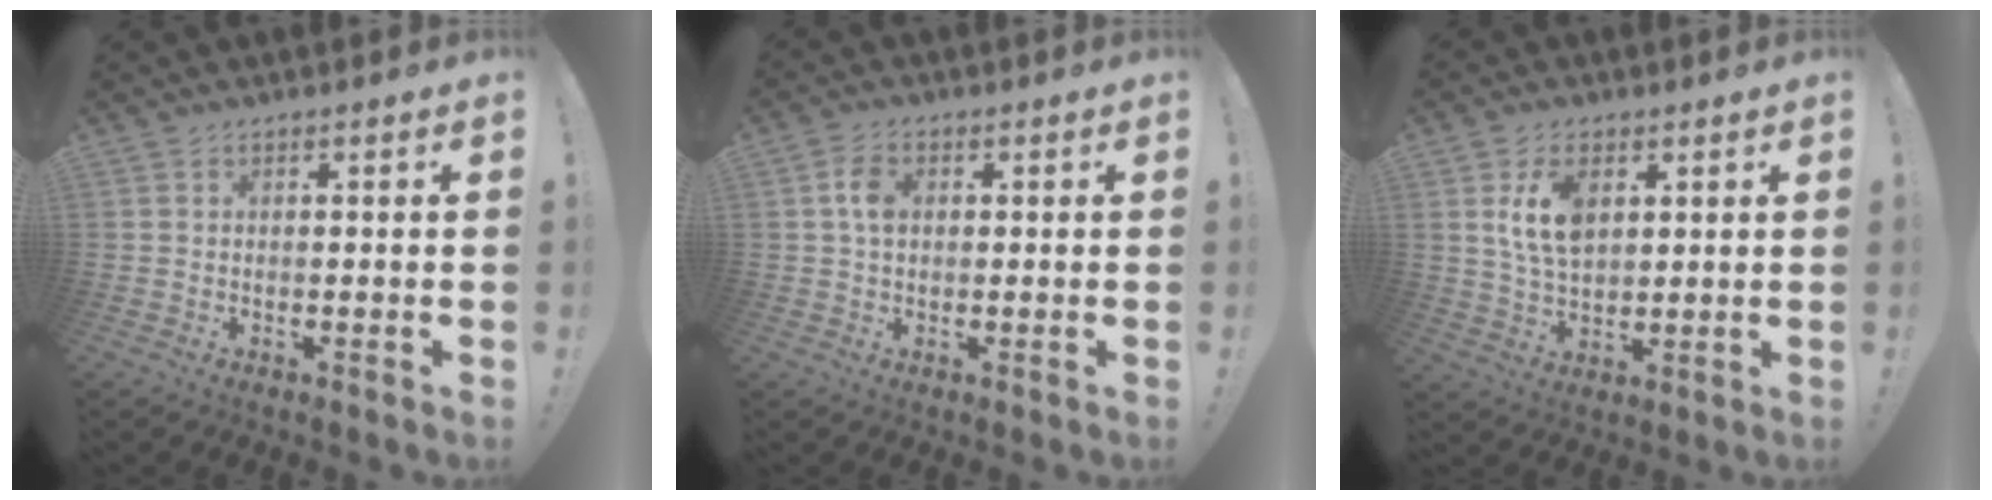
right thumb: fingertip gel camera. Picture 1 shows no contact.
{"total": 5.1, "force": [0.6, 3.5, 3.6], "torque": [-0.054, 0.007, 0.010]}
{"total": 10.1, "force": [3.4, 6.1, 7.2], "torque": [-0.140, 0.000, 0.062]}